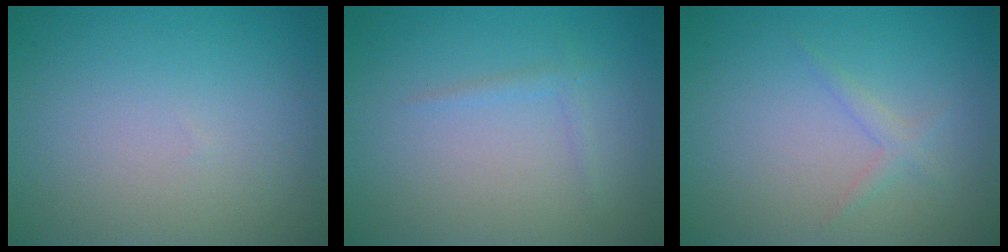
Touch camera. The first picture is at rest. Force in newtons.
{"total": 0.8, "press": 0.8, "slide": 0.0}
{"total": 1.1, "press": 1.1, "slide": 0.1}